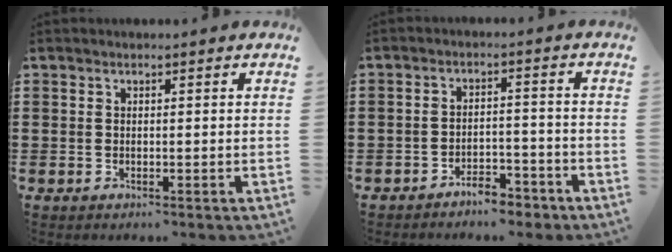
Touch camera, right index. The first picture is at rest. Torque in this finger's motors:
{"motor_torque": [1.08, 1.06, 0.12, 0.02]}